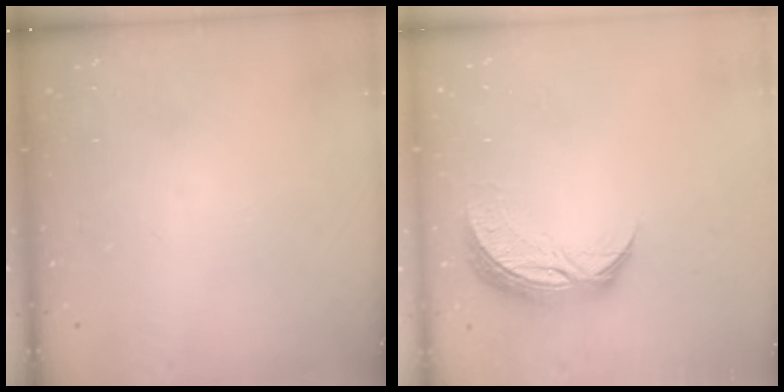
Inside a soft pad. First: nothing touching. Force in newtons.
{"total": 10.1, "press": 10.1, "slide": 0.3}